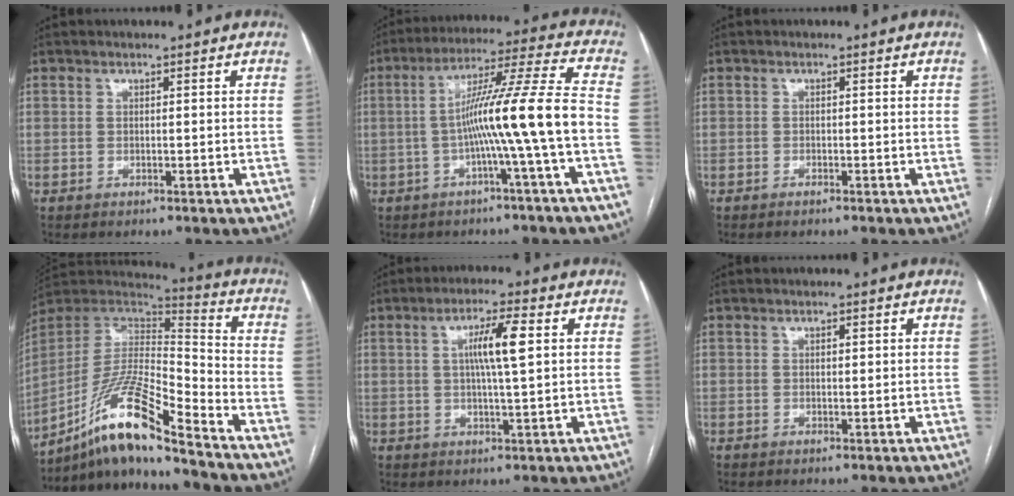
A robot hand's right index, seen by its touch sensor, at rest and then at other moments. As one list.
[{"total": 12.2, "force": [-2.8, -2.1, 11.7], "torque": [-0.197, 0.021, -0.048]}, {"total": 0.6, "force": [-0.6, 0.0, 0.2], "torque": [-0.008, -0.001, -0.008]}, {"total": 15.7, "force": [-11.9, 0.4, 10.1], "torque": [-0.194, 0.013, -0.219]}, {"total": 6.3, "force": [1.4, 0.1, 6.2], "torque": [-0.112, 0.004, 0.025]}, {"total": 0.6, "force": [0.3, 0.2, 0.5], "torque": [-0.007, 0.000, 0.004]}]